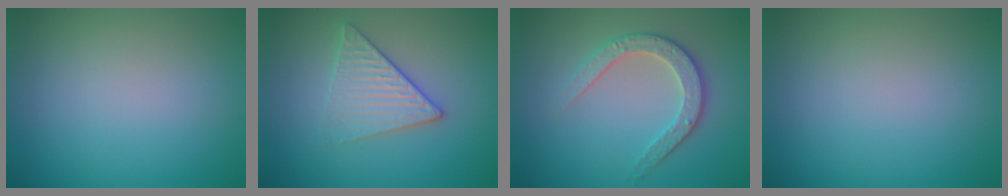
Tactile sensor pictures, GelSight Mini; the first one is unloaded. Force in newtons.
{"total": 3.3, "press": 2.9, "slide": 1.5}
{"total": 3.4, "press": 2.9, "slide": 1.8}
{"total": 0.0}